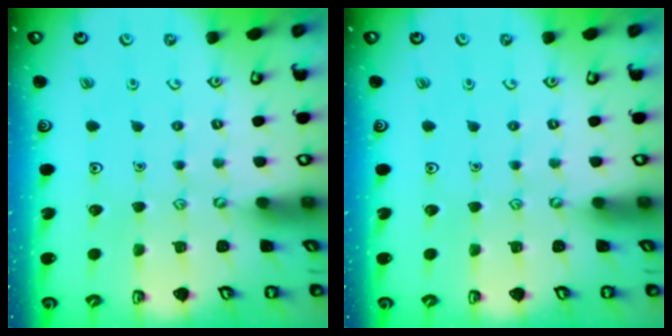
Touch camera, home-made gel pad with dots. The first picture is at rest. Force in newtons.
{"total": 0.0}